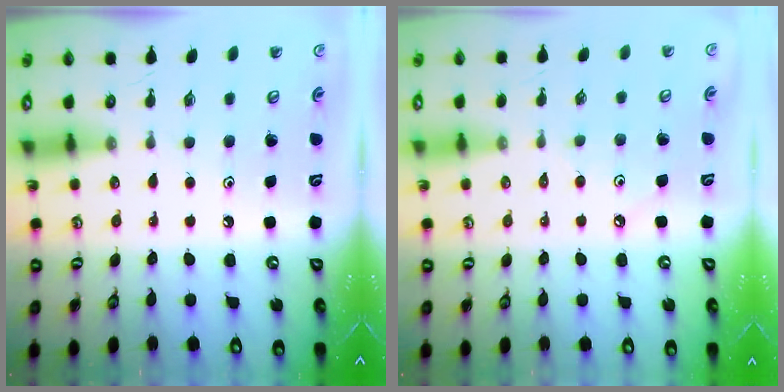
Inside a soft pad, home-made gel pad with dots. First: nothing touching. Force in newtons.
{"total": 3.6, "press": 3.6, "slide": 0.6}